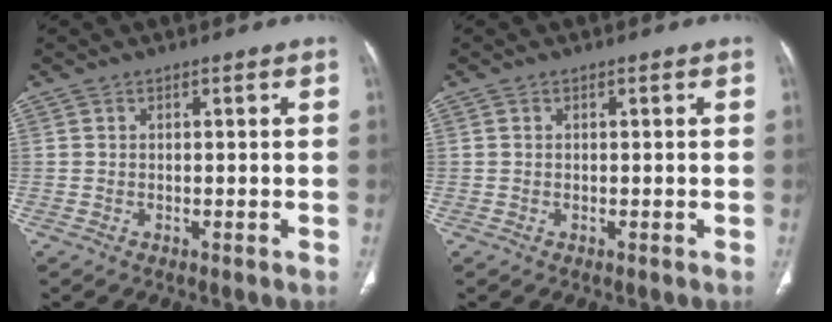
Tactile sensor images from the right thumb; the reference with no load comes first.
{"total": 0.0}